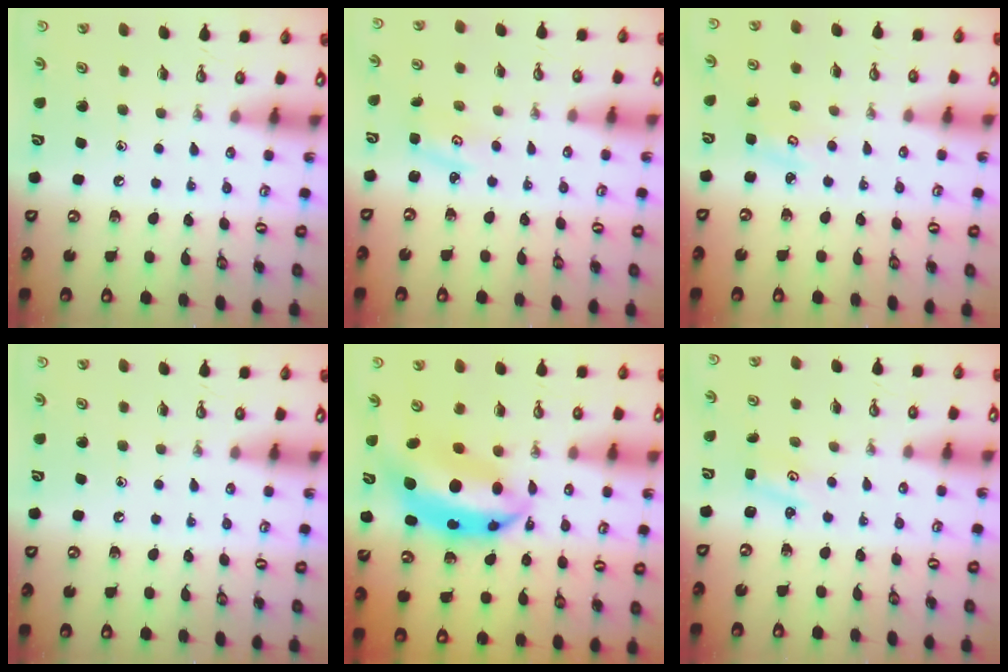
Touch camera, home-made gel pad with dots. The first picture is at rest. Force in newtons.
{"total": 3.0, "press": 2.9, "slide": 0.4}
{"total": 2.9, "press": 2.8, "slide": 0.3}
{"total": 0.0}
{"total": 12.2, "press": 12.2, "slide": 1.1}
{"total": 1.5, "press": 1.4, "slide": 0.2}